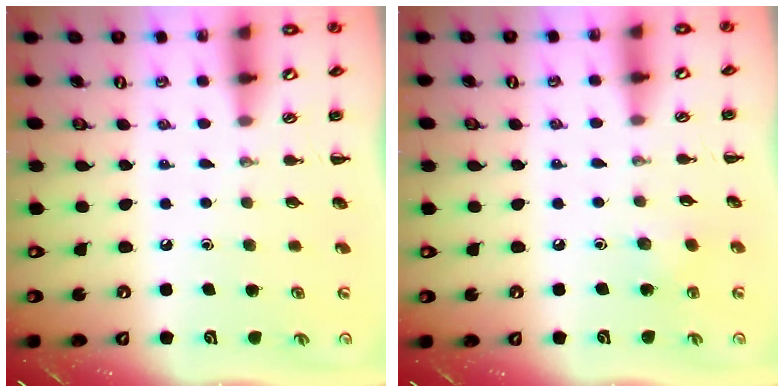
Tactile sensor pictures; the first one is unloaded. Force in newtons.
{"total": 4.2, "press": 4.1, "slide": 1.1}